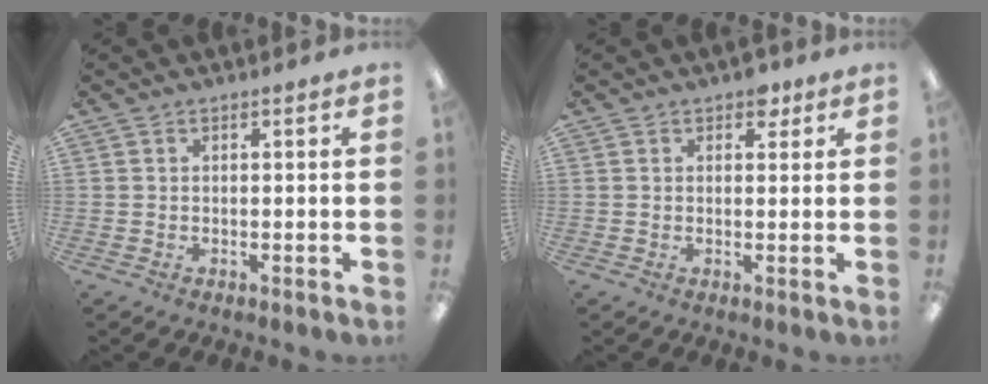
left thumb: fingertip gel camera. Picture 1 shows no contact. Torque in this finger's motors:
{"motor_torque": [0.27, 0.11, 0.09, -0.18, 0.00]}